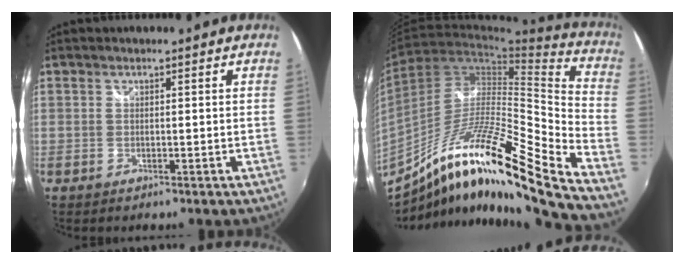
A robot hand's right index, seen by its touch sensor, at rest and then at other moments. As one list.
[{"total": 22.7, "force": [-14.1, 1.8, 17.7], "torque": [-0.263, -0.025, -0.252]}]